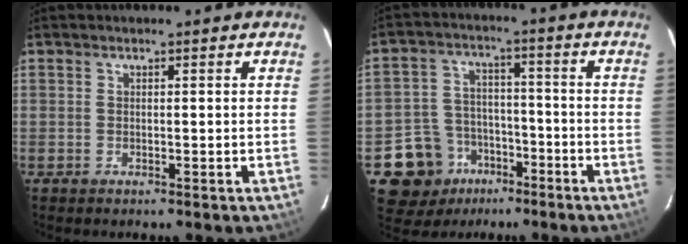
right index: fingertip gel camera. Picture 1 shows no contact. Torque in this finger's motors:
{"motor_torque": [-0.76, -0.49, -0.98, -0.21]}